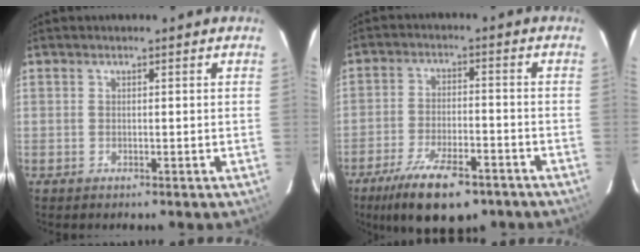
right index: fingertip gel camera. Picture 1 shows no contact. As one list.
[{"total": 14.7, "force": [-10.0, 5.3, 9.4], "torque": [-0.197, -0.026, -0.162]}]